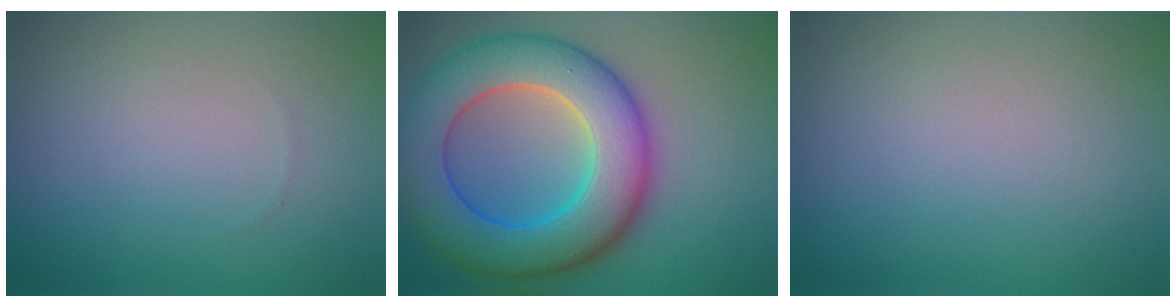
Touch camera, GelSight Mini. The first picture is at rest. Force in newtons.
{"total": 11.7, "press": 11.7, "slide": 0.3}
{"total": 0.0}